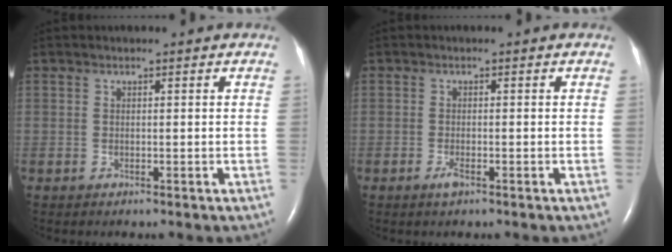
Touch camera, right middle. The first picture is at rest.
{"total": 1.4, "force": [-0.8, 0.2, 1.1], "torque": [-0.027, -0.003, -0.015]}